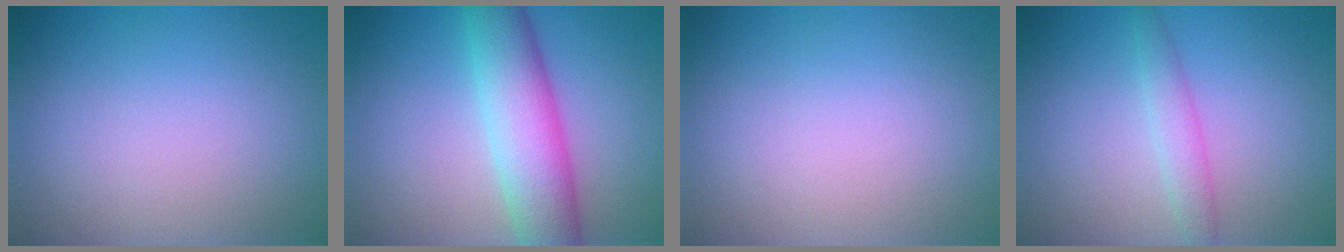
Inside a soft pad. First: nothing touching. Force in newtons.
{"total": 7.5, "press": 7.5, "slide": 0.1}
{"total": 0.0}
{"total": 1.9, "press": 1.9, "slide": 0.1}